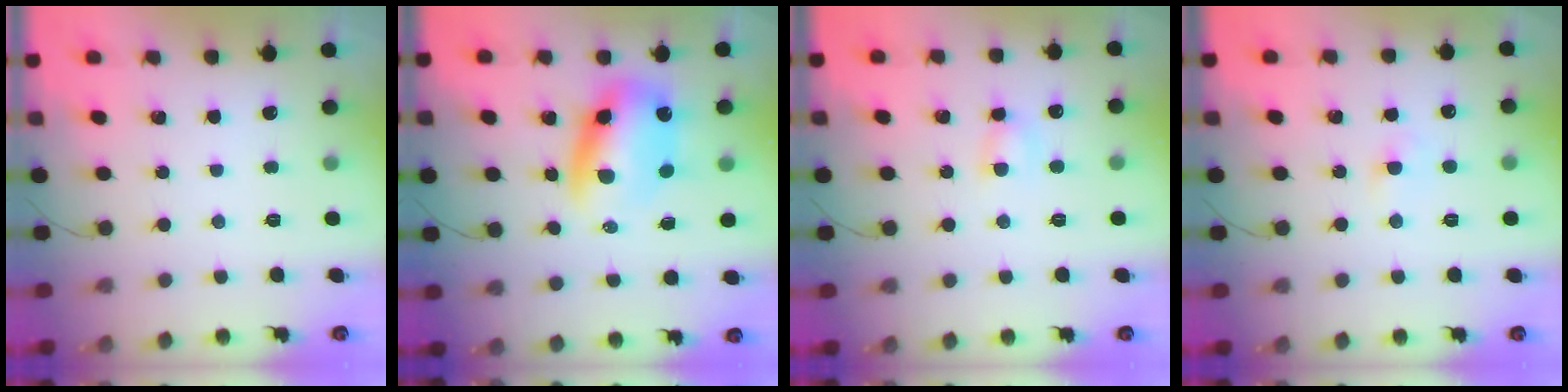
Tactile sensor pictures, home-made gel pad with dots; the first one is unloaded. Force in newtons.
{"total": 9.8, "press": 9.5, "slide": 2.5}
{"total": 4.1, "press": 4.0, "slide": 0.9}
{"total": 2.4, "press": 2.2, "slide": 0.9}